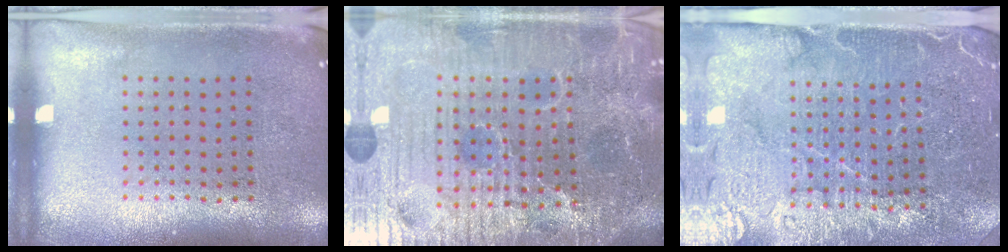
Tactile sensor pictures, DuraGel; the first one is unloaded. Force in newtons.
{"total": 7.2, "press": 6.4, "slide": 3.2}
{"total": 4.5, "press": 4.2, "slide": 1.7}